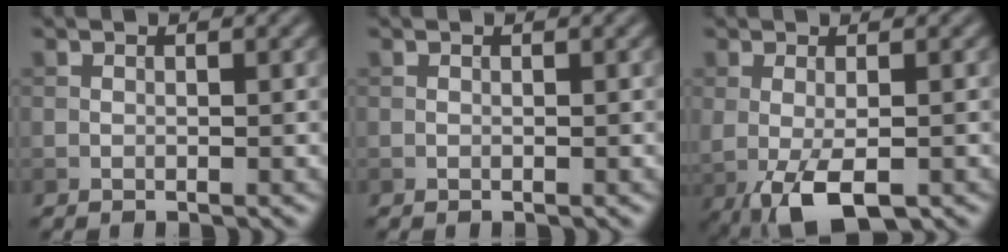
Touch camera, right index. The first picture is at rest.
{"total": 0.0}
{"total": 4.9, "force": [-1.4, 2.0, 4.2], "torque": [-0.083, -0.012, -0.018]}